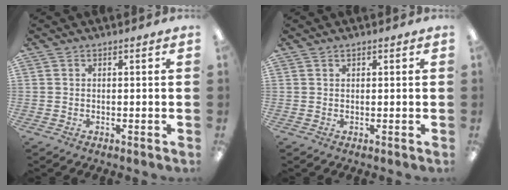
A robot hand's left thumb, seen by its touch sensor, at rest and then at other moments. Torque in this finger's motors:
{"motor_torque": [0.09, -0.03, -0.31, 0.14, 0.04]}